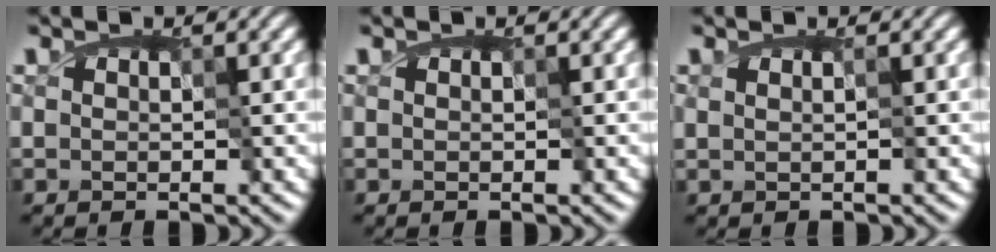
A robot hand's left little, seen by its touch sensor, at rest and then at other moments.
{"total": 0.0}
{"total": 0.0}